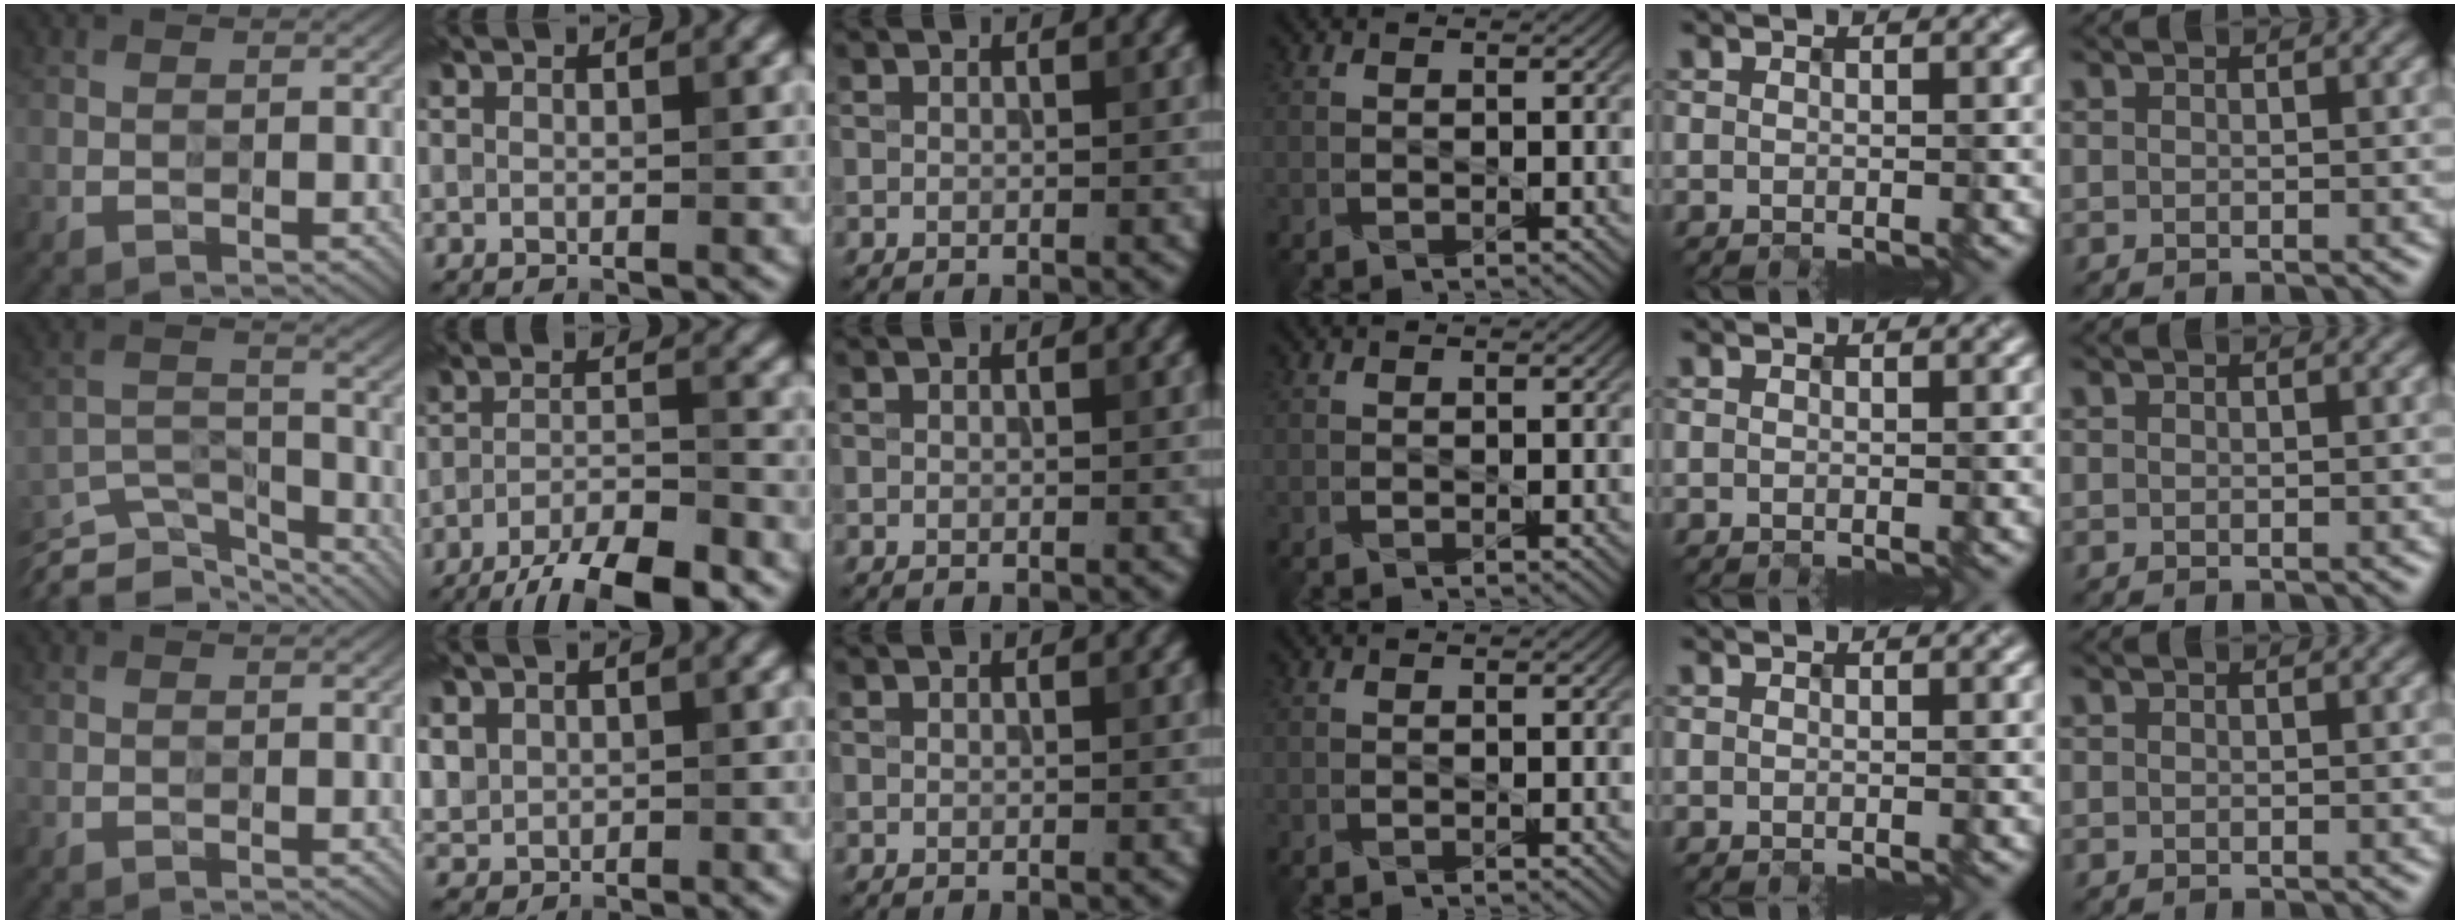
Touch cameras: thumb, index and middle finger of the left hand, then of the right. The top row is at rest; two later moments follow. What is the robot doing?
{"motion": "insert", "object": "pill capsule"}